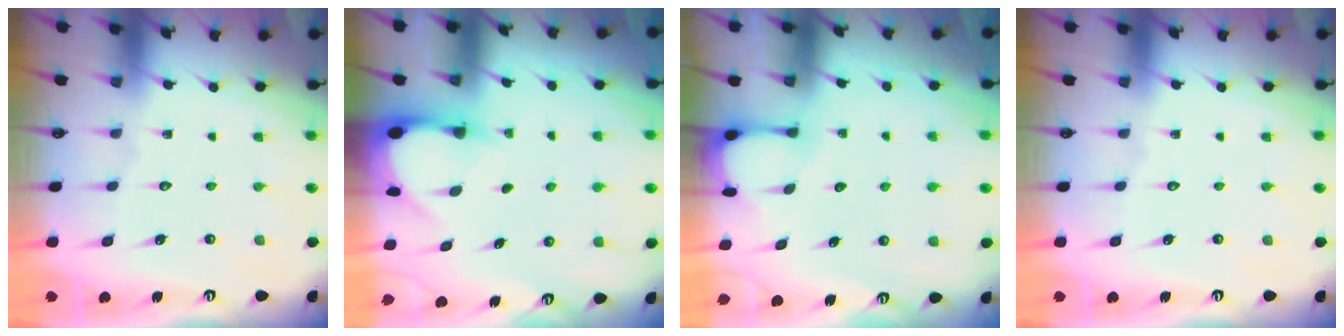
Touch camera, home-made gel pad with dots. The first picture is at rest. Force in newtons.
{"total": 2.9, "press": 2.9, "slide": 0.3}
{"total": 2.3, "press": 2.3, "slide": 0.3}
{"total": 0.0}